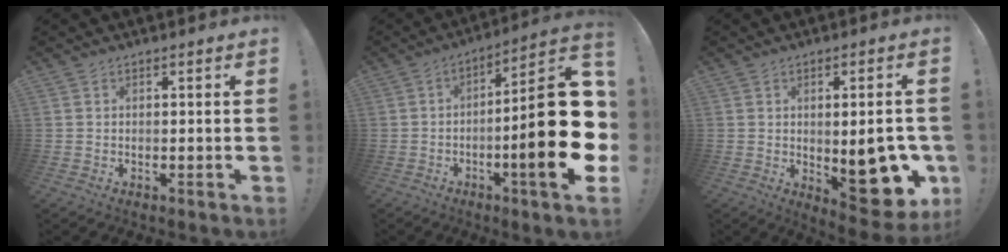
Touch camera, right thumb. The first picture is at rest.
{"total": 25.2, "force": [-3.6, 5.8, 24.2], "torque": [-0.354, 0.018, -0.053]}
{"total": 17.7, "force": [-3.4, 7.5, 15.6], "torque": [-0.171, 0.002, -0.036]}